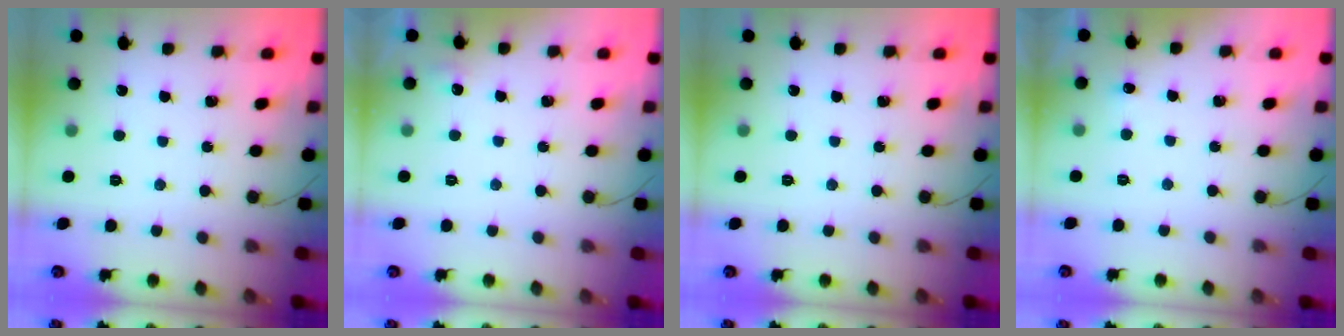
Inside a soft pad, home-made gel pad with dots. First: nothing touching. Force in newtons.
{"total": 6.5, "press": 3.4, "slide": 5.5}
{"total": 0.0}
{"total": 2.5, "press": 2.2, "slide": 1.1}